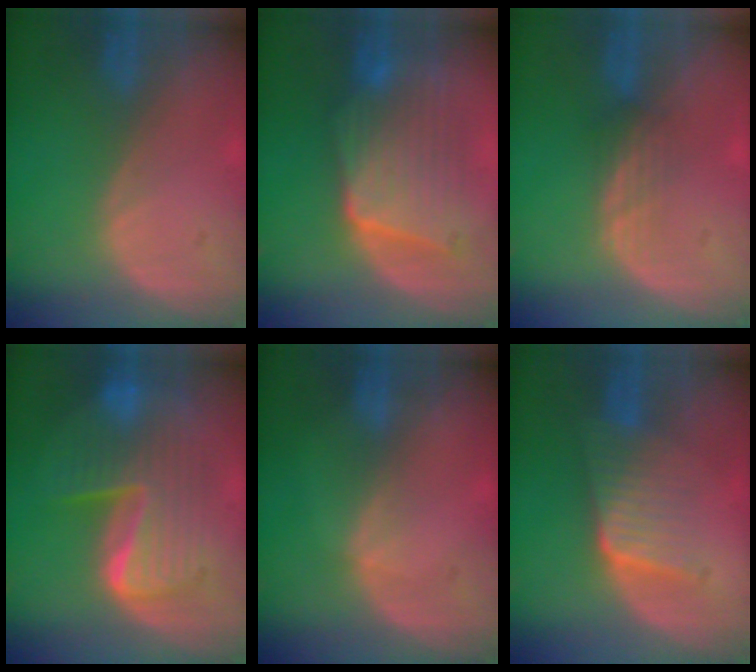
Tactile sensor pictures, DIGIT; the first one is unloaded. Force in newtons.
{"total": 9.1, "press": 8.6, "slide": 2.7}
{"total": 2.5, "press": 2.3, "slide": 0.9}
{"total": 10.5, "press": 10.4, "slide": 0.9}
{"total": 1.3, "press": 0.9, "slide": 0.9}
{"total": 6.7, "press": 6.0, "slide": 3.1}